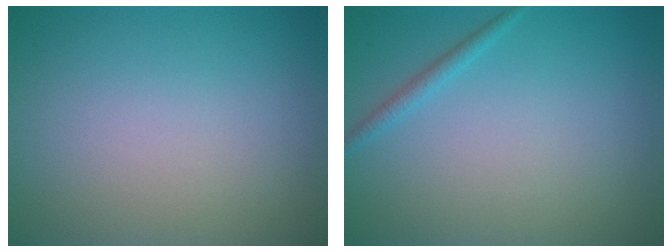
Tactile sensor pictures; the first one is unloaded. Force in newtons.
{"total": 1.1, "press": 1.1, "slide": 0.1}